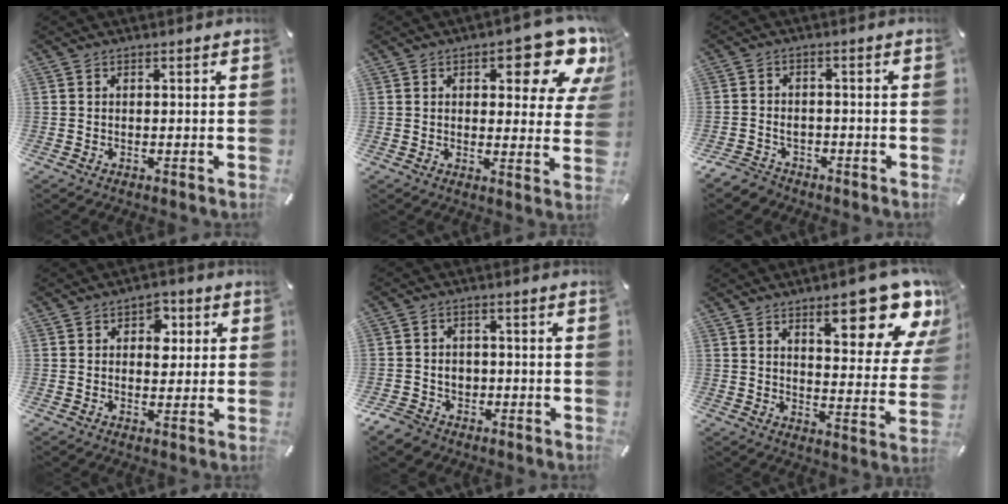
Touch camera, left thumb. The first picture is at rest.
{"total": 13.7, "force": [7.5, 5.7, 10.0], "torque": [-0.113, -0.049, 0.121]}
{"total": 4.2, "force": [-2.8, 2.9, 1.2], "torque": [-0.031, 0.010, -0.055]}
{"total": 5.4, "force": [1.2, 3.9, 3.5], "torque": [-0.025, -0.009, 0.010]}
{"total": 5.3, "force": [-1.9, 4.9, 1.0], "torque": [-0.035, 0.014, -0.035]}
{"total": 17.1, "force": [11.2, 5.8, 11.6], "torque": [-0.138, -0.083, 0.177]}